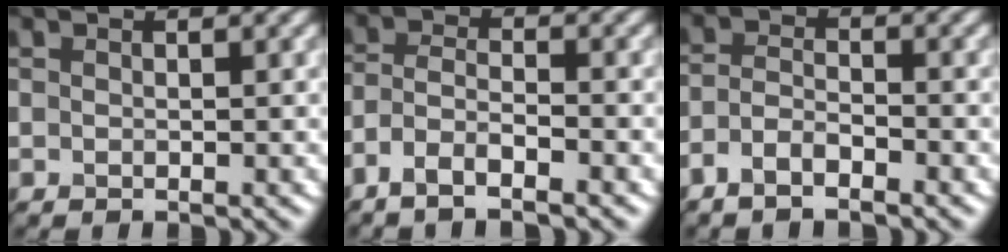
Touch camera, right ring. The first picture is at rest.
{"total": 3.9, "force": [-2.8, 0.9, 2.5], "torque": [-0.051, 0.000, -0.061]}
{"total": 2.6, "force": [-1.9, 0.8, 1.6], "torque": [-0.035, 0.001, -0.043]}